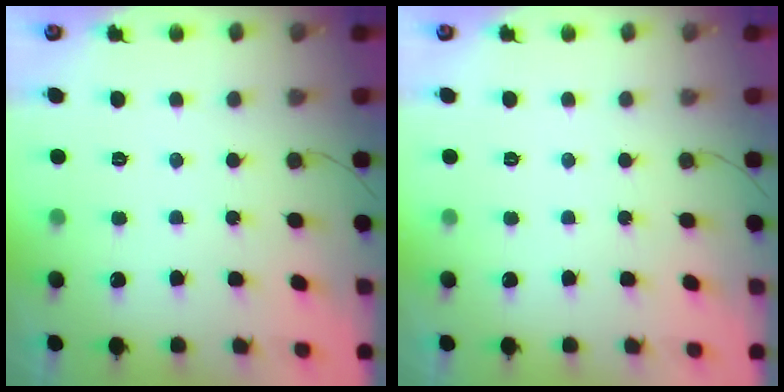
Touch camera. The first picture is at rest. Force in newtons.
{"total": 0.0}